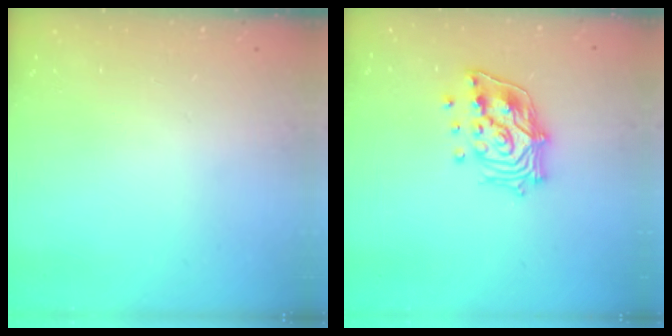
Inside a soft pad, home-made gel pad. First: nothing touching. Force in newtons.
{"total": 14.9, "press": 14.8, "slide": 2.2}